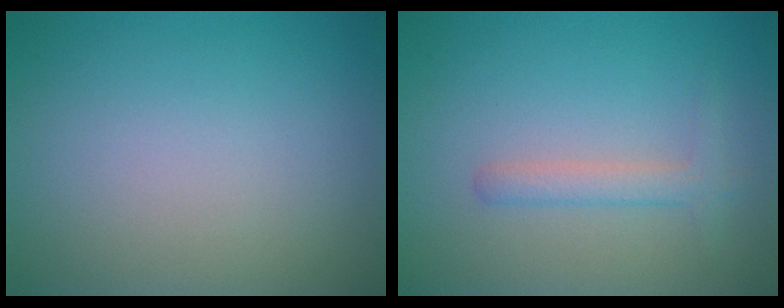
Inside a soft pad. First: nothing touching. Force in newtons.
{"total": 1.8, "press": 1.8, "slide": 0.1}